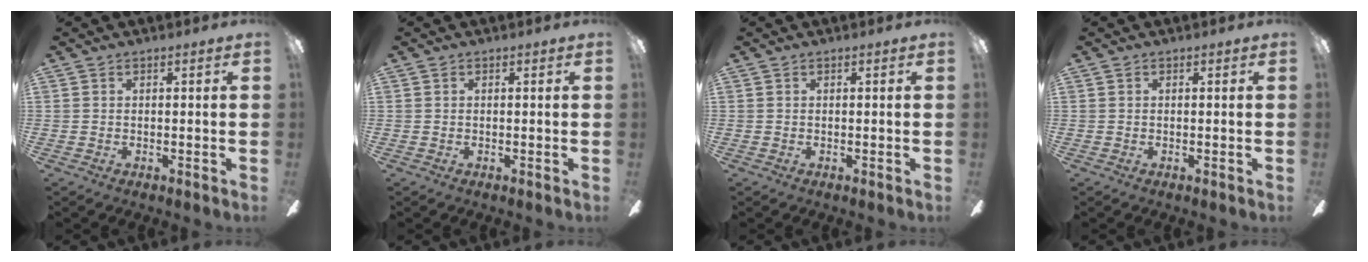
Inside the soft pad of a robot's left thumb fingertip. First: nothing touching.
{"total": 0.0}
{"total": 0.0}
{"total": 0.0}